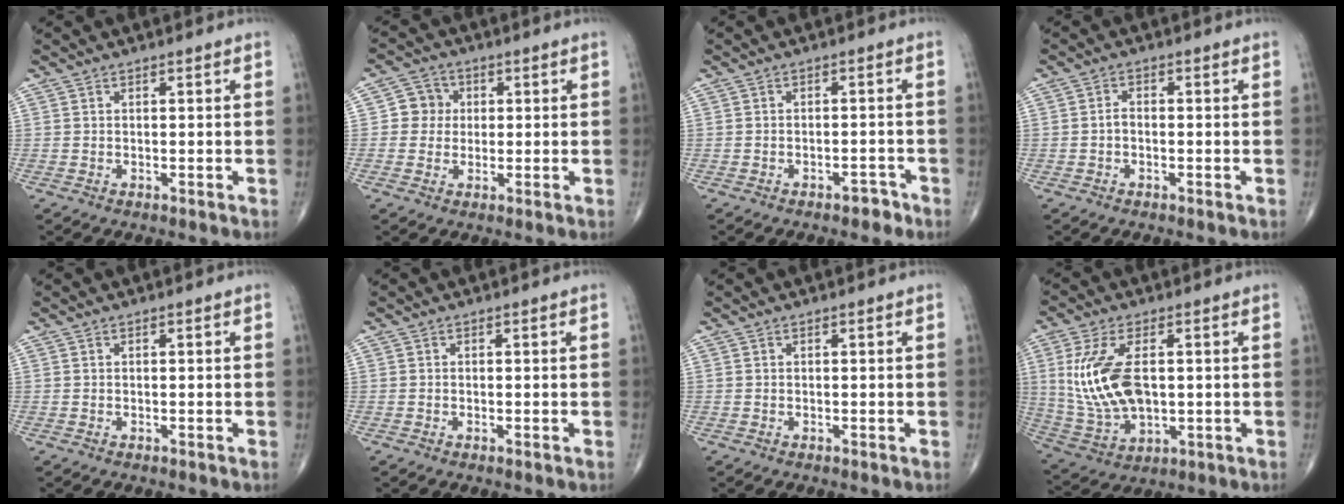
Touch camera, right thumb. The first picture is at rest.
{"total": 4.8, "force": [0.5, 4.7, 1.2], "torque": [0.009, 0.008, 0.000]}
{"total": 2.4, "force": [-1.8, 1.2, 1.1], "torque": [-0.011, 0.013, -0.023]}
{"total": 1.7, "force": [-0.5, 1.1, 1.2], "torque": [-0.019, 0.008, -0.011]}
{"total": 0.0}
{"total": 0.0}
{"total": 0.0}
{"total": 14.5, "force": [1.6, 7.8, 12.1], "torque": [-0.253, -0.009, 0.044]}